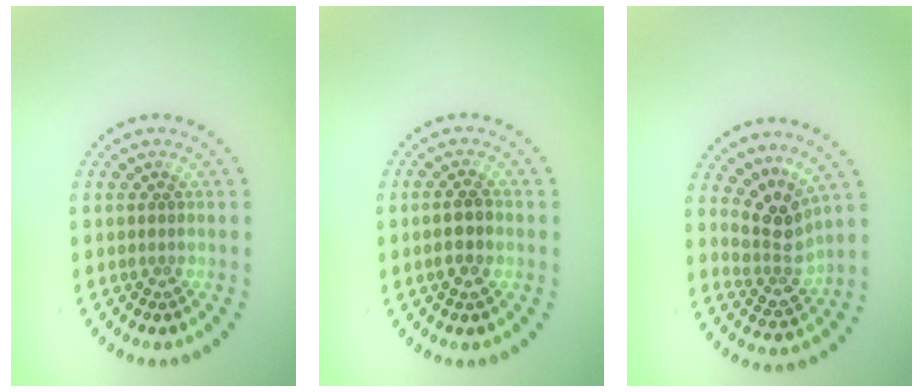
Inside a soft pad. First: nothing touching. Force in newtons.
{"total": 2.2, "press": 2.1, "slide": 0.5}
{"total": 3.2, "press": 2.3, "slide": 2.3}